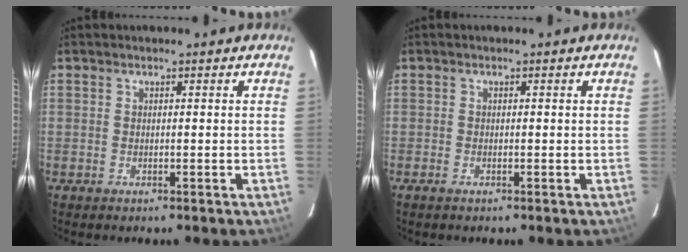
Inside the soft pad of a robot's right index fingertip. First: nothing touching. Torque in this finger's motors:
{"motor_torque": [0.10, 0.11, 0.04, 0.01]}